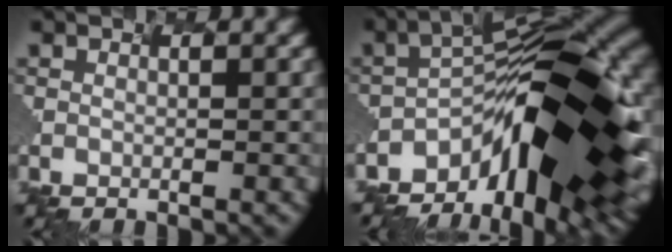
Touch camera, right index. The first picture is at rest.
{"total": 12.8, "force": [-6.6, 3.4, 10.4], "torque": [-0.165, 0.004, -0.099]}